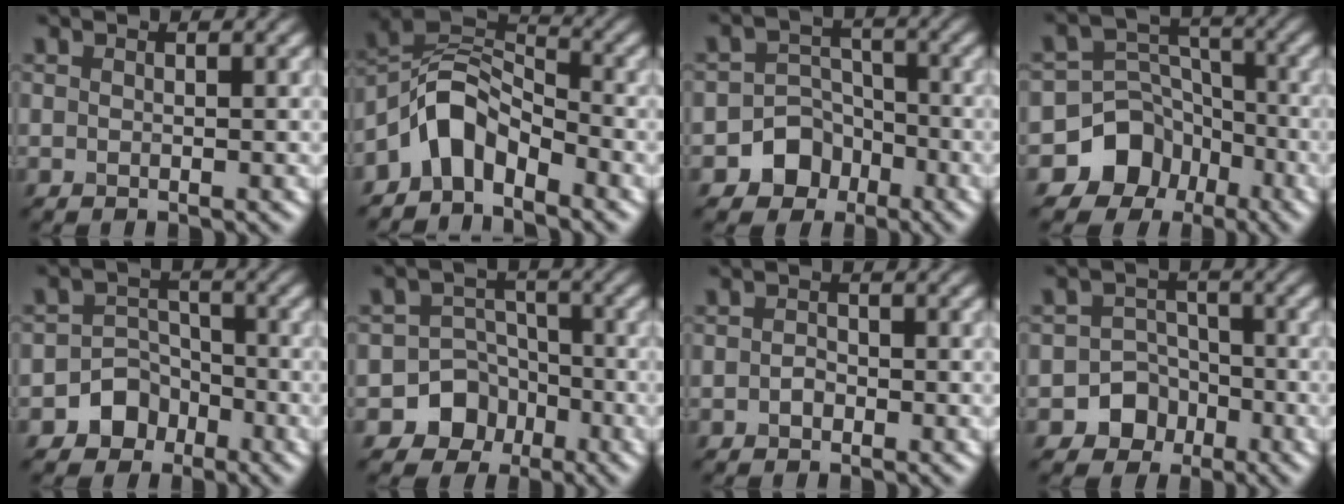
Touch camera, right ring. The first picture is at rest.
{"total": 5.3, "force": [-3.4, 2.9, 2.9], "torque": [-0.041, 0.012, -0.074]}
{"total": 5.1, "force": [-2.7, 4.2, 1.0], "torque": [0.018, 0.004, -0.064]}
{"total": 9.0, "force": [-5.2, 7.2, 1.4], "torque": [-0.003, 0.003, -0.110]}
{"total": 4.2, "force": [-2.4, 3.4, 0.9], "torque": [0.019, 0.008, -0.051]}
{"total": 6.7, "force": [-3.5, 5.6, 0.9], "torque": [0.018, -0.005, -0.085]}
{"total": 1.0, "force": [-0.4, 0.7, 0.5], "torque": [-0.010, -0.002, -0.009]}
{"total": 5.0, "force": [-2.6, 4.2, 0.8], "torque": [0.024, -0.001, -0.061]}